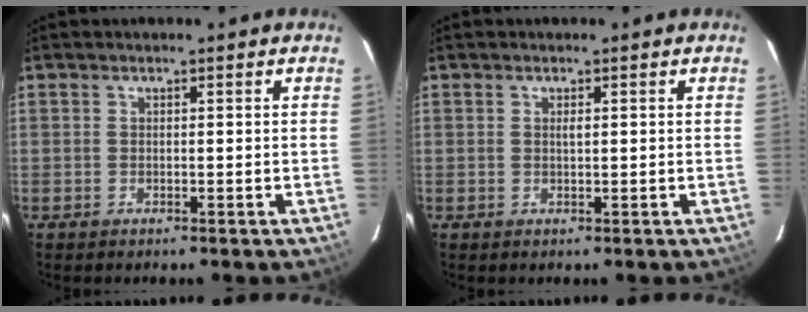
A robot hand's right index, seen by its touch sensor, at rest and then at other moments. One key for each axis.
{"total": 0.8, "fx": 0.3, "fy": 0.1, "fz": 0.7, "tx": -0.010, "ty": 0.003, "tz": 0.006}